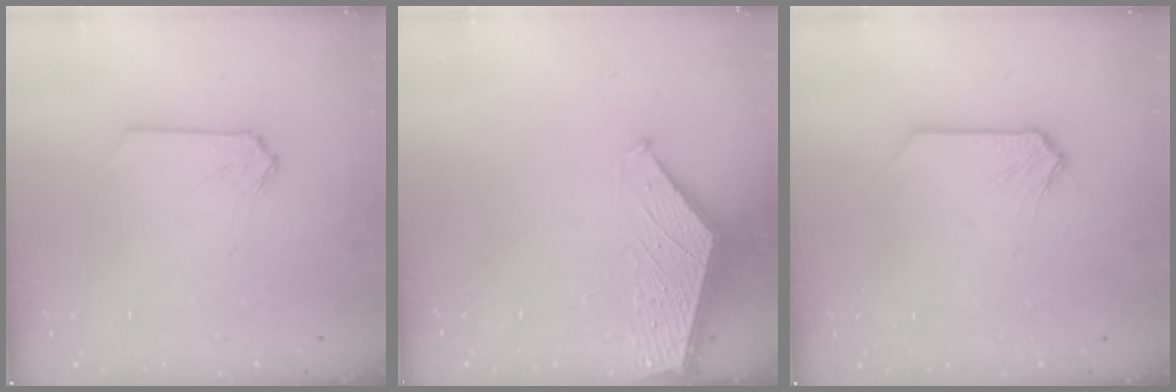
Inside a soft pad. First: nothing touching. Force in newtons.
{"total": 1.5, "press": 1.5, "slide": 0.2}
{"total": 0.0}